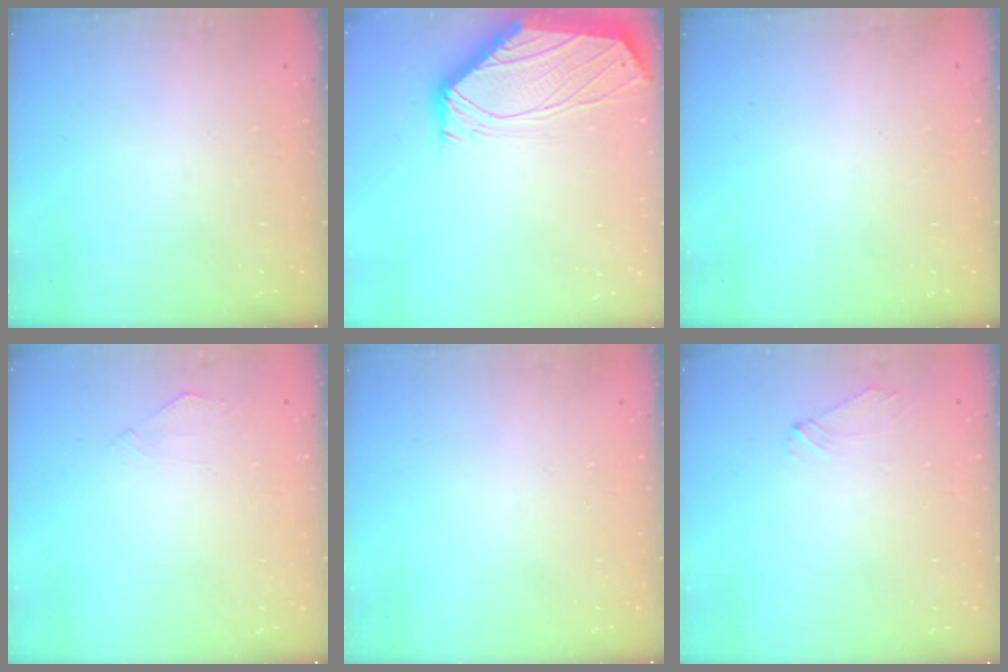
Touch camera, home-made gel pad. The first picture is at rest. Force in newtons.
{"total": 0.5, "press": 0.4, "slide": 0.3}
{"total": 0.0}
{"total": 3.5, "press": 3.5, "slide": 0.5}
{"total": 0.0}
{"total": 2.7, "press": 2.6, "slide": 0.5}